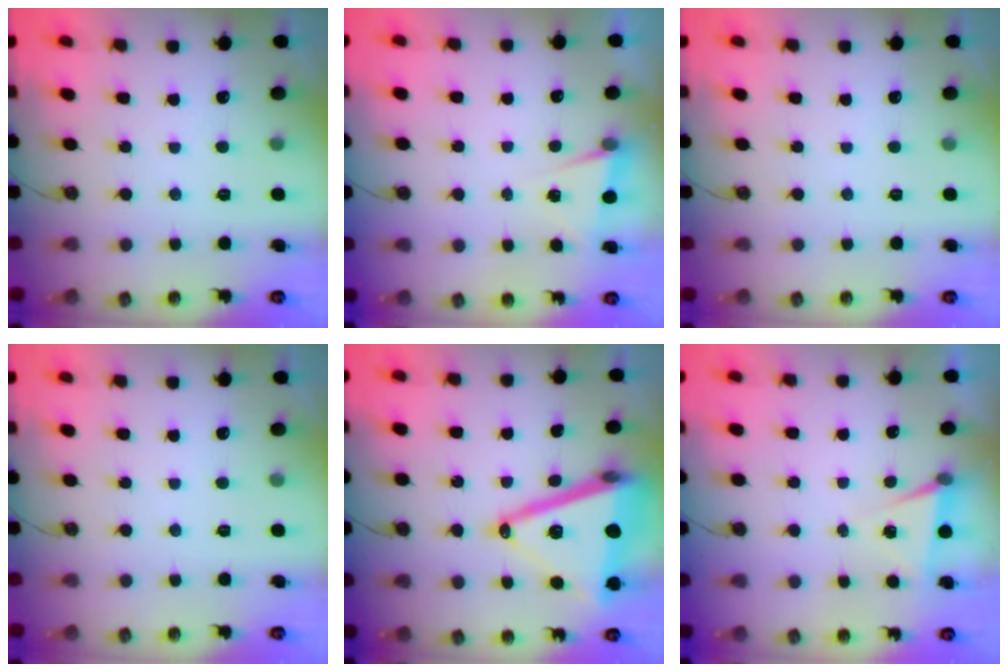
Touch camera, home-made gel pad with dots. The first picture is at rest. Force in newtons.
{"total": 3.8, "press": 2.2, "slide": 3.2}
{"total": 0.0}
{"total": 0.0}
{"total": 22.0, "press": 21.6, "slide": 3.6}
{"total": 5.2, "press": 2.7, "slide": 4.4}